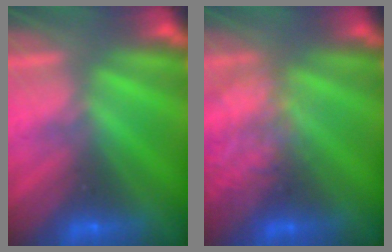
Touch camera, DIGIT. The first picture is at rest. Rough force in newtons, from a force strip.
{"total": 2.0}